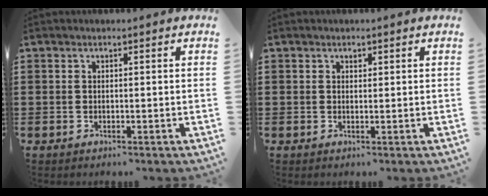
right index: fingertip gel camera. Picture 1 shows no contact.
{"total": 0.6, "force": [0.4, 0.4, 0.2], "torque": [-0.005, 0.002, 0.007]}